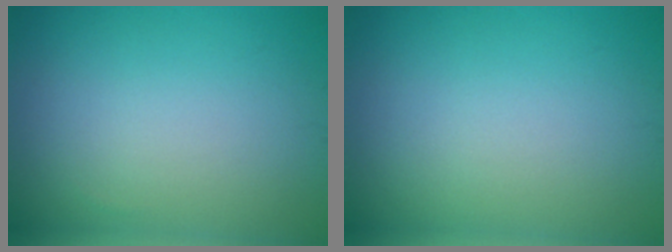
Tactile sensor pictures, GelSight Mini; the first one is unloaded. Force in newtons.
{"total": 0.0}